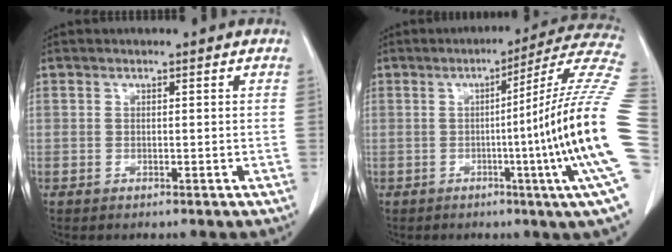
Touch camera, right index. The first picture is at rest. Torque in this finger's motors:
{"motor_torque": [1.43, -0.71, 0.83, 0.20]}